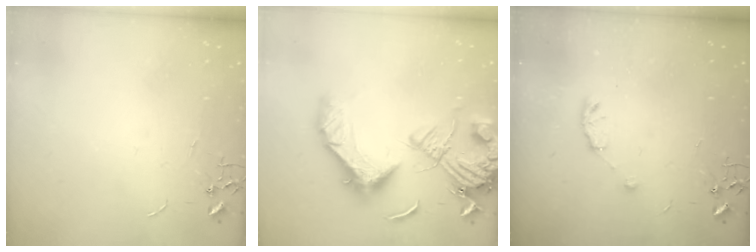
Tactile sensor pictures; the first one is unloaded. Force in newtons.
{"total": 22.4, "press": 22.2, "slide": 3.4}
{"total": 5.6, "press": 5.5, "slide": 0.7}